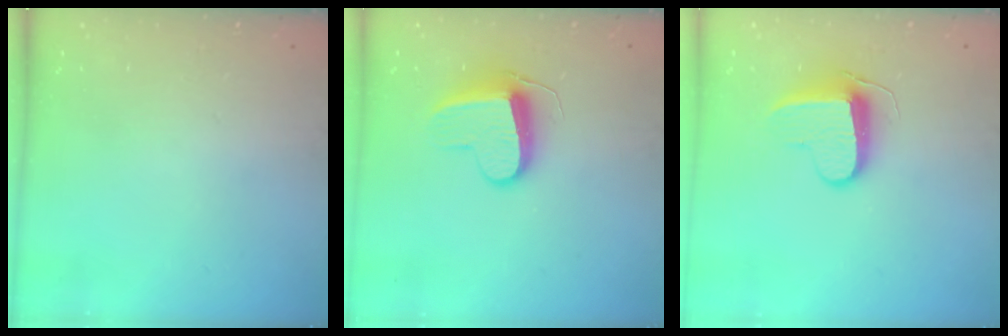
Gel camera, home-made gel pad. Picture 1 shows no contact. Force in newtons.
{"total": 9.4, "press": 9.4, "slide": 0.2}
{"total": 9.4, "press": 9.4, "slide": 0.5}